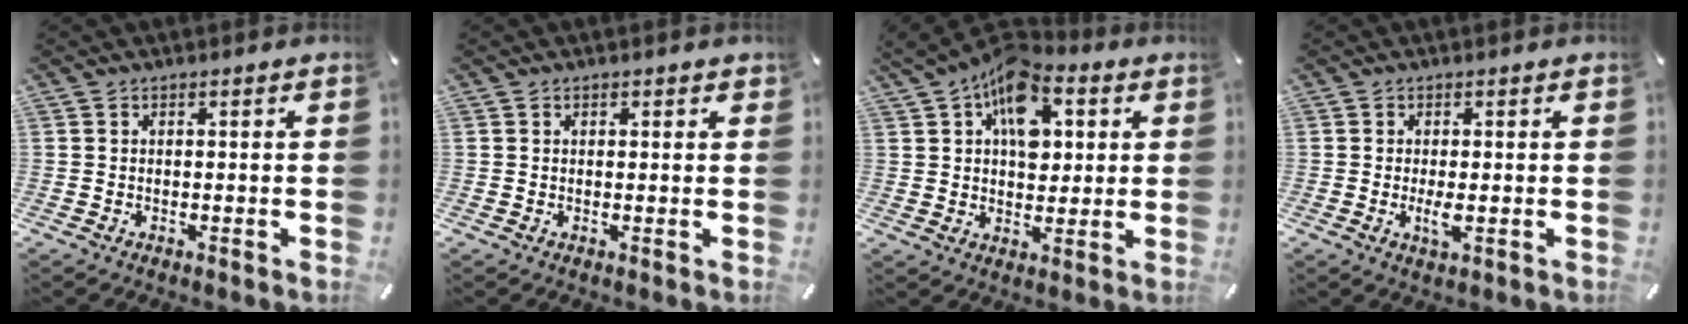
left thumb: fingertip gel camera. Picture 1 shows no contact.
{"total": 0.7, "force": [0.4, 0.6, 0.3], "torque": [0.003, -0.001, 0.006]}
{"total": 13.0, "force": [4.6, 8.8, 8.4], "torque": [-0.124, -0.013, 0.084]}
{"total": 3.3, "force": [-0.3, 1.1, 3.1], "torque": [-0.067, -0.009, -0.008]}